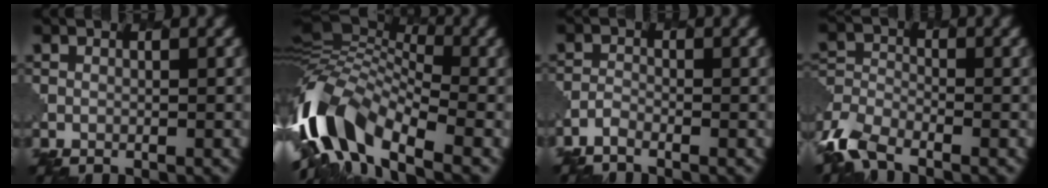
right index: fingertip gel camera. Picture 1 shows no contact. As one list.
[{"total": 11.4, "force": [-5.4, 5.4, 8.4], "torque": [-0.158, 0.010, -0.116]}, {"total": 1.2, "force": [-1.1, 0.2, 0.3], "torque": [-0.009, -0.006, -0.029]}, {"total": 4.6, "force": [-3.5, 2.0, 2.3], "torque": [-0.052, -0.007, -0.079]}]